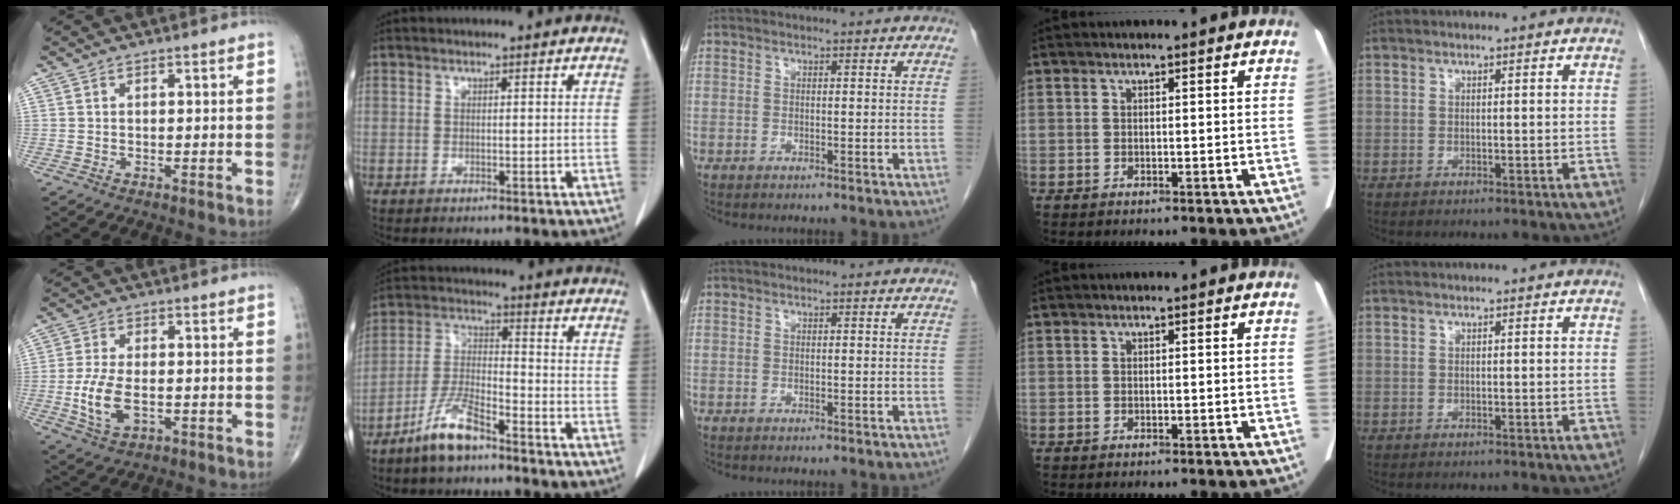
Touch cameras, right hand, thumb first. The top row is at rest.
{"thumb": {"total": 8.2, "force": [-1.6, 4.3, 6.8], "torque": [-0.141, -0.001, -0.027]}, "index": {"total": 7.9, "force": [-5.8, 1.8, 5.0], "torque": [-0.114, -0.009, -0.116]}}